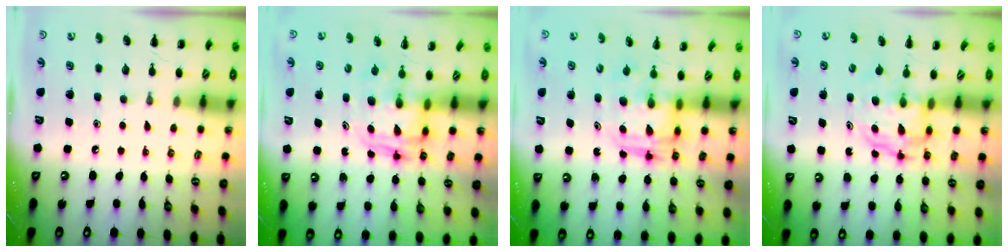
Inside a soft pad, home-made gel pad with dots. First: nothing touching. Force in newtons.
{"total": 2.7, "press": 2.7, "slide": 0.2}
{"total": 3.2, "press": 3.2, "slide": 0.3}
{"total": 3.8, "press": 3.8, "slide": 0.2}